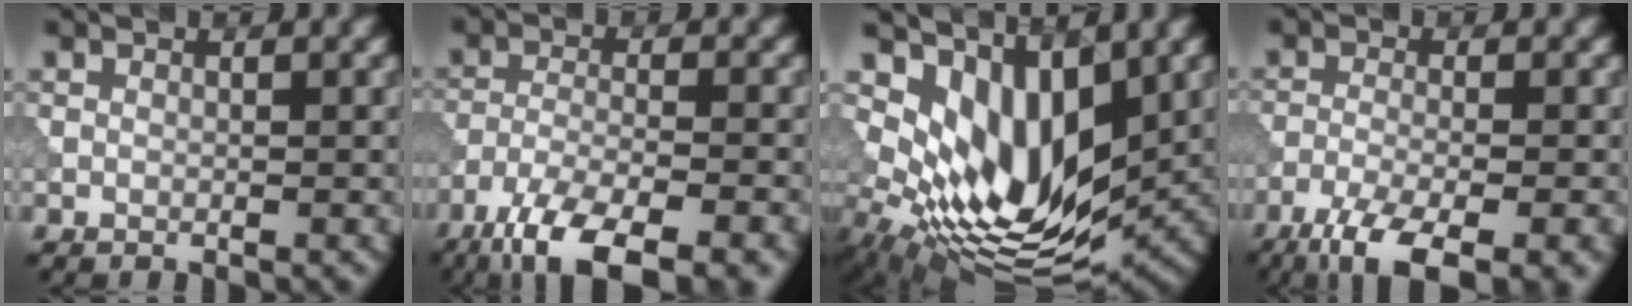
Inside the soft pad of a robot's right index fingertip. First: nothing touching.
{"total": 10.1, "force": [-7.5, 2.7, 6.1], "torque": [-0.117, -0.020, -0.133]}
{"total": 8.7, "force": [3.1, 4.7, 6.7], "torque": [-0.125, -0.021, 0.070]}
{"total": 8.2, "force": [-5.7, 2.3, 5.5], "torque": [-0.103, -0.023, -0.101]}